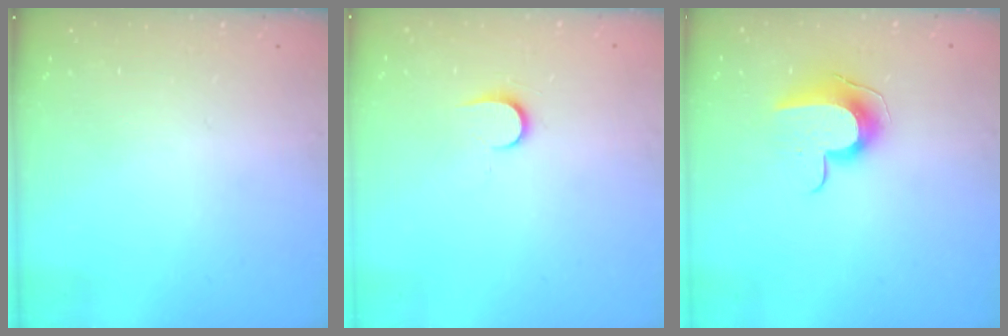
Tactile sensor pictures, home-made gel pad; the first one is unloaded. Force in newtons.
{"total": 6.9, "press": 6.9, "slide": 0.8}
{"total": 9.5, "press": 9.5, "slide": 0.4}